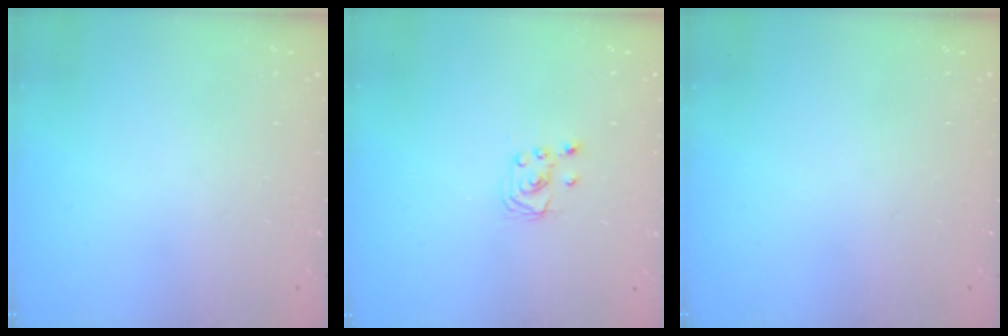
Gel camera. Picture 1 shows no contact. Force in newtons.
{"total": 2.3, "press": 2.2, "slide": 0.3}
{"total": 0.0}